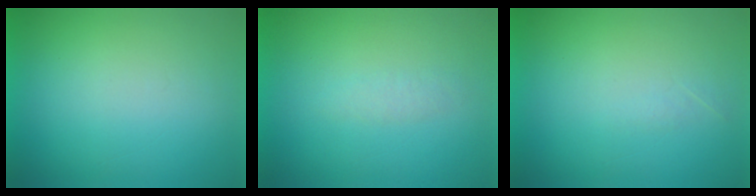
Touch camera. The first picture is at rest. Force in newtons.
{"total": 1.4}
{"total": 1.0}